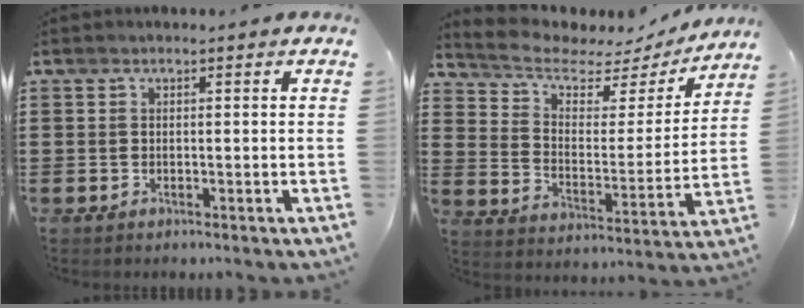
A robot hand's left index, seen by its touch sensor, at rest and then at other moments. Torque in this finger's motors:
{"motor_torque": [0.92, -1.22, 0.33, 0.04]}